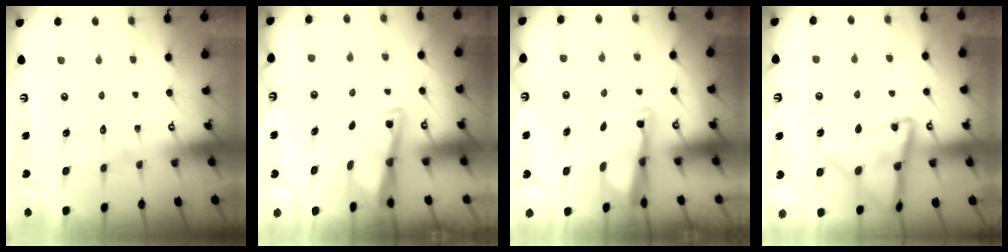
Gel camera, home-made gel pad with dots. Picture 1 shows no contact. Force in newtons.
{"total": 3.2, "press": 3.2, "slide": 0.3}
{"total": 2.9, "press": 2.7, "slide": 0.8}
{"total": 15.2, "press": 15.1, "slide": 1.3}